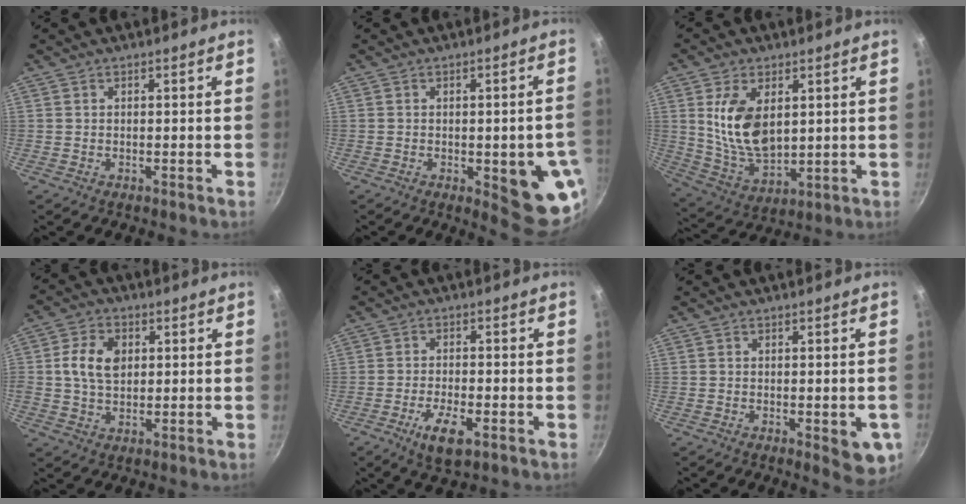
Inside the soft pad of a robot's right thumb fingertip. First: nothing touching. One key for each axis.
{"total": 12.5, "fx": -2.9, "fy": 4.3, "fz": 11.4, "tx": -0.095, "ty": 0.003, "tz": -0.030}
{"total": 13.1, "fx": 3.0, "fy": 7.6, "fz": 10.2, "tx": -0.177, "ty": -0.028, "tz": 0.071}
{"total": 8.1, "fx": 1.4, "fy": 5.7, "fz": 5.6, "tx": -0.092, "ty": 0.006, "tz": 0.019}
{"total": 7.0, "fx": -3.2, "fy": 2.6, "fz": 5.7, "tx": -0.103, "ty": 0.006, "tz": -0.053}
{"total": 6.6, "fx": -1.7, "fy": 2.4, "fz": 5.9, "tx": -0.051, "ty": -0.004, "tz": -0.018}